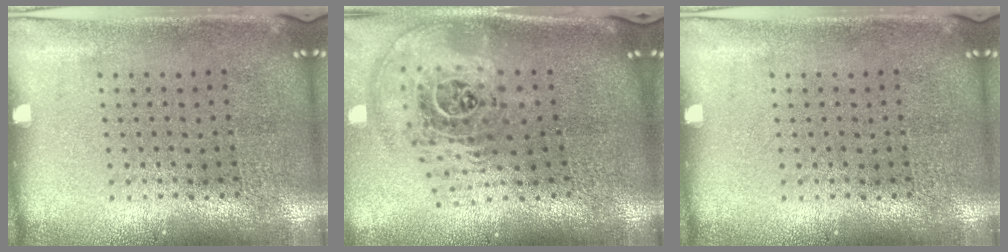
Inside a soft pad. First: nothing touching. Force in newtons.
{"total": 2.7, "press": 1.8, "slide": 1.9}
{"total": 0.0}